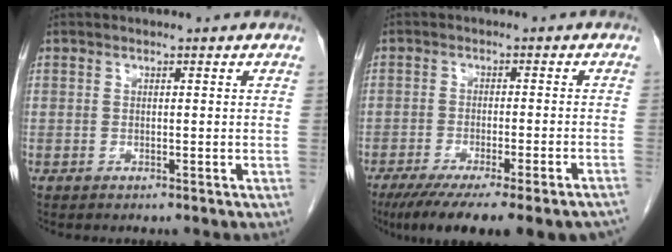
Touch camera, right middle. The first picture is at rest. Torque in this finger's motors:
{"motor_torque": [0.68, -0.67, 0.34, 0.10]}